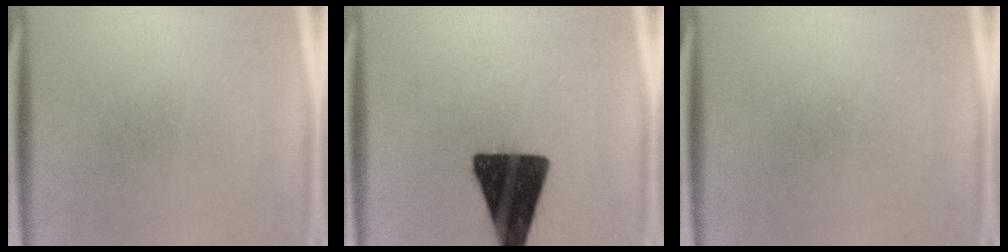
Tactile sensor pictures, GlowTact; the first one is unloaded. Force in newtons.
{"total": 18.0}
{"total": 0.0}